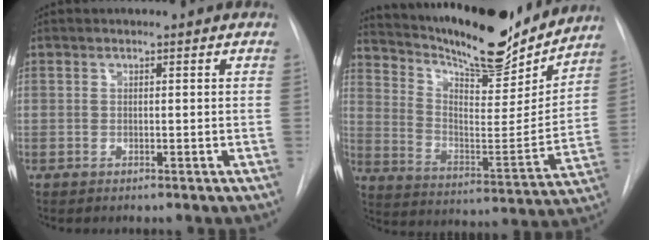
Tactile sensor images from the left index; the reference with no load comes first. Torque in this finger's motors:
{"motor_torque": [1.06, -1.08, 0.85, 0.14]}